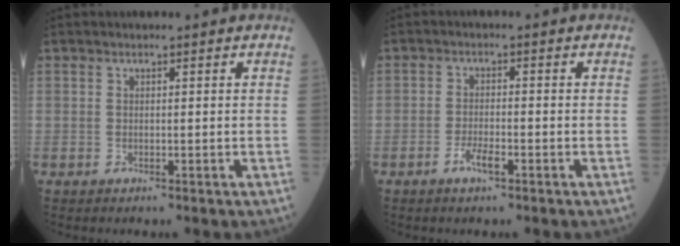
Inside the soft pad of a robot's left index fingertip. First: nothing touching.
{"total": 2.7, "force": [-1.7, 0.6, 2.0], "torque": [-0.039, -0.002, -0.035]}